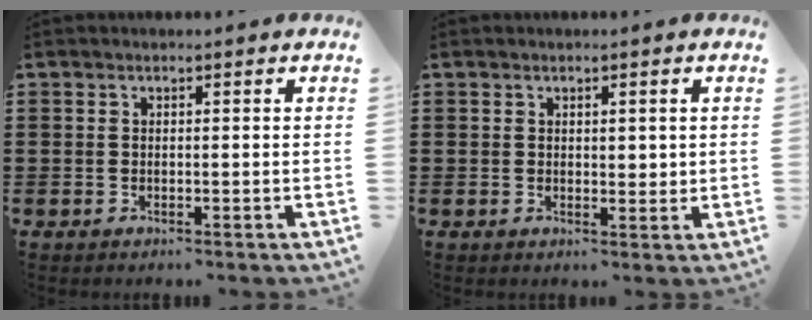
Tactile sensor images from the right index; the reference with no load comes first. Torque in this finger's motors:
{"motor_torque": [-0.10, 0.12, 0.01, 0.00]}